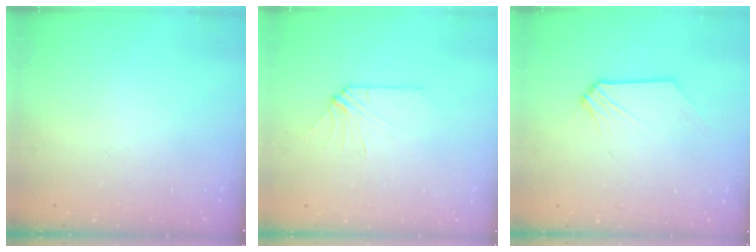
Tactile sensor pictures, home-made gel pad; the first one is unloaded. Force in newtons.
{"total": 4.1, "press": 4.1, "slide": 0.6}
{"total": 0.8, "press": 0.8, "slide": 0.1}